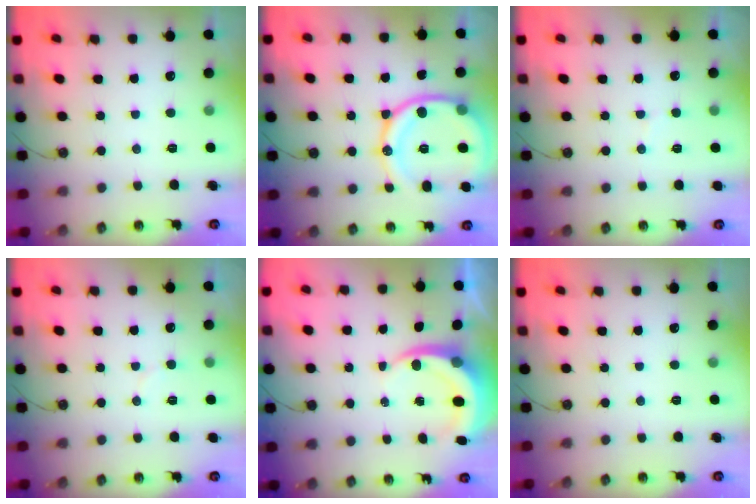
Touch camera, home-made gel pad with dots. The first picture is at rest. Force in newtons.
{"total": 19.7, "press": 19.6, "slide": 2.3}
{"total": 2.9, "press": 2.7, "slide": 1.1}
{"total": 5.1, "press": 5.0, "slide": 0.4}
{"total": 6.5, "press": 6.4, "slide": 0.8}
{"total": 0.0}